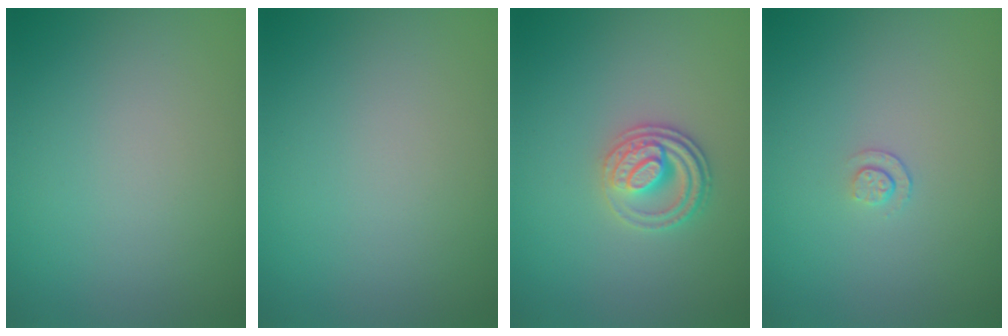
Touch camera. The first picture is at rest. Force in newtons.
{"total": 0.0}
{"total": 2.8, "press": 2.6, "slide": 1.0}
{"total": 0.8, "press": 0.5, "slide": 0.7}